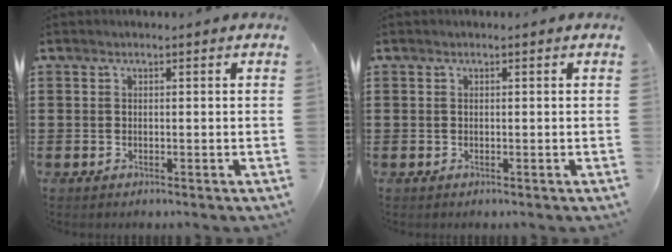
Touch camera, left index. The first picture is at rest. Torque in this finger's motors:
{"motor_torque": [-0.49, 0.57, -0.09, -0.01]}